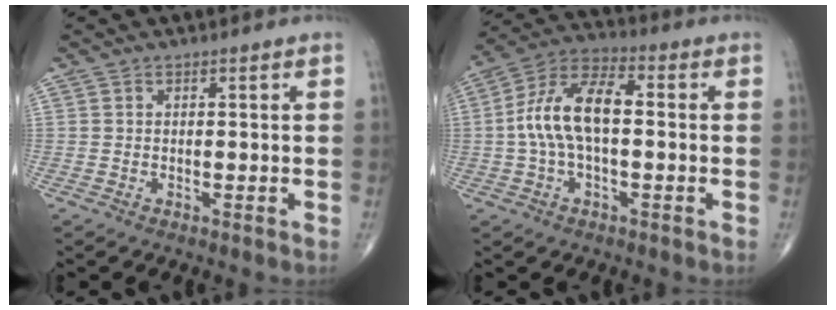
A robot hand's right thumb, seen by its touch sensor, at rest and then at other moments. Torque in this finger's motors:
{"motor_torque": [-0.34, 0.69, 0.35, -0.19, 0.20]}